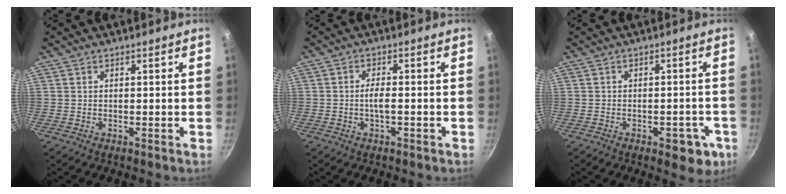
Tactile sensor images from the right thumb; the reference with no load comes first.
{"total": 2.5, "force": [-0.6, 1.0, 2.1], "torque": [-0.039, 0.006, -0.012]}
{"total": 5.8, "force": [-2.9, 3.0, 4.0], "torque": [-0.027, 0.017, -0.033]}